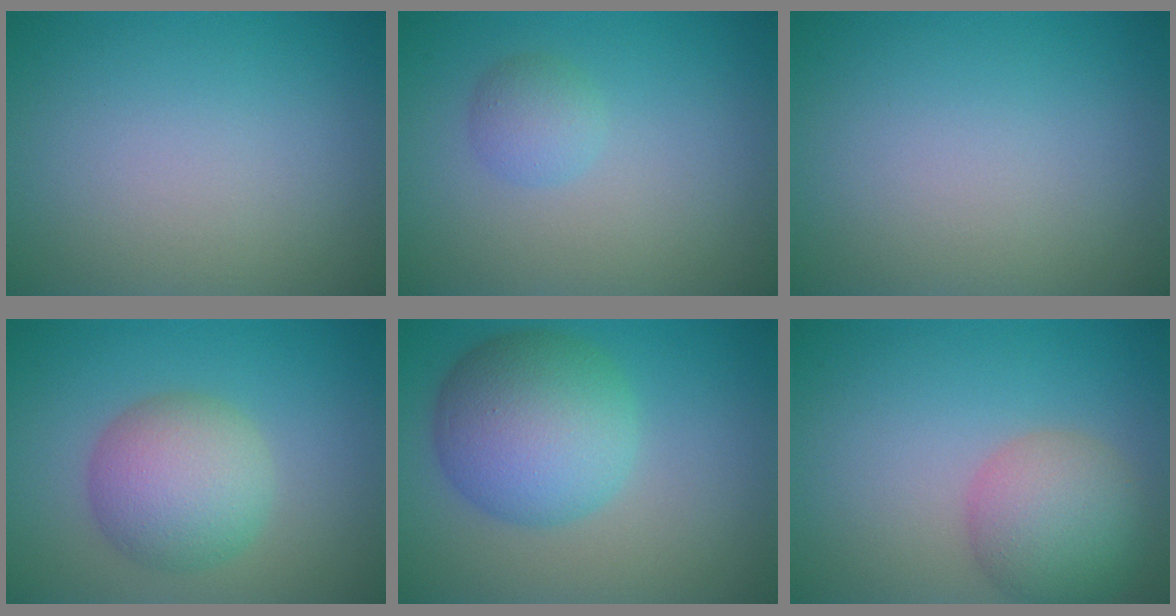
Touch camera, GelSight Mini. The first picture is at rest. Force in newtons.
{"total": 1.7, "press": 1.7, "slide": 0.0}
{"total": 0.0}
{"total": 5.6, "press": 5.6, "slide": 0.3}
{"total": 7.8, "press": 7.8, "slide": 0.2}
{"total": 5.5, "press": 5.5, "slide": 0.3}